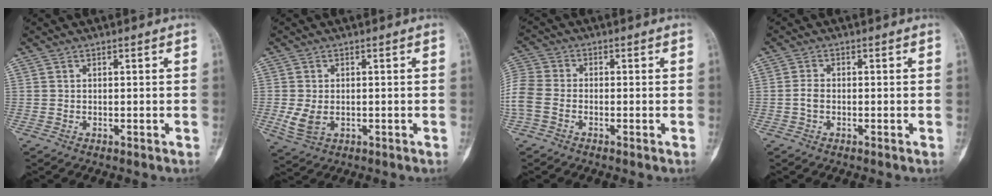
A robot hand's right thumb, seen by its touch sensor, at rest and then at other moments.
{"total": 4.5, "force": [-0.6, 3.0, 3.2], "torque": [-0.069, -0.004, -0.002]}
{"total": 8.0, "force": [-2.3, 5.7, 5.2], "torque": [-0.133, 0.015, -0.054]}
{"total": 1.7, "force": [-0.4, 1.1, 1.2], "torque": [-0.025, 0.005, -0.010]}